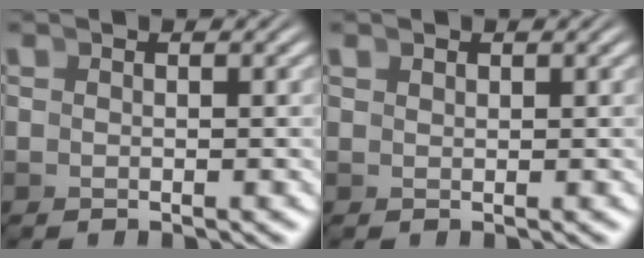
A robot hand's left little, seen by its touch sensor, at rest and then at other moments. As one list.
[{"total": 0.5, "force": [0.5, 0.0, 0.1], "torque": [0.007, 0.001, 0.015]}]